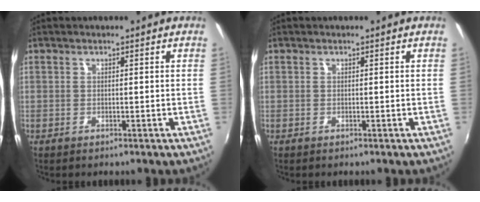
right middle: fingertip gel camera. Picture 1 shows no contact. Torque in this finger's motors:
{"motor_torque": [0.00, 0.02, 0.04, 0.01]}